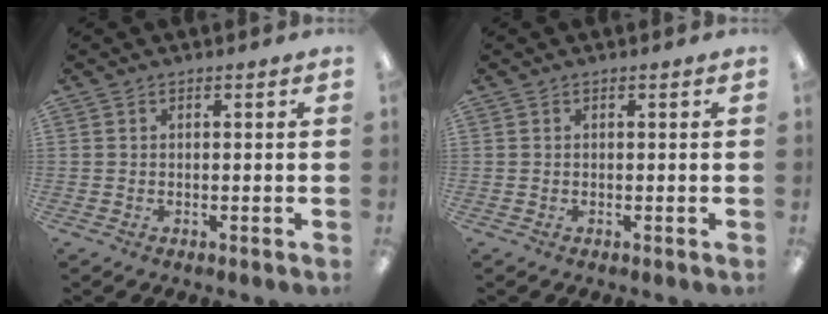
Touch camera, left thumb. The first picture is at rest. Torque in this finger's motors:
{"motor_torque": [0.00, 0.00, 0.14, -0.14, 0.00]}